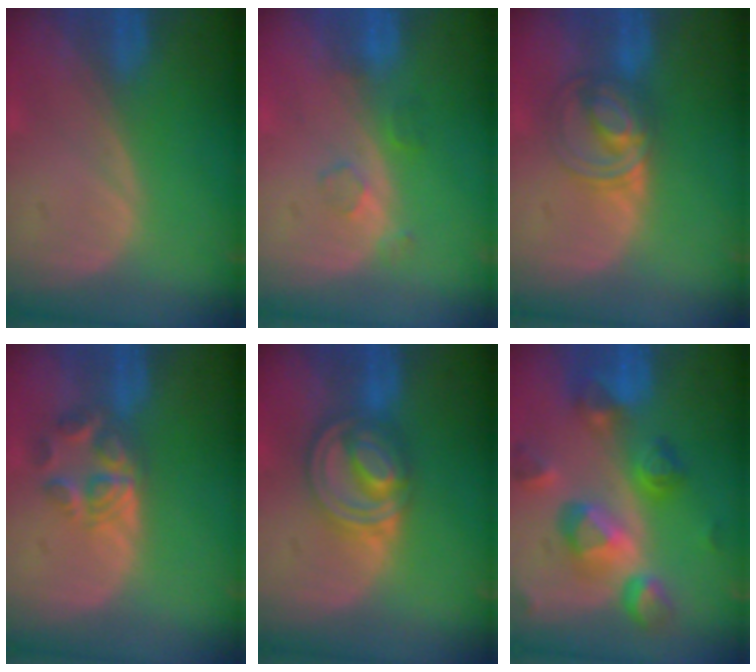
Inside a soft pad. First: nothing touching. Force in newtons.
{"total": 2.5, "press": 2.5, "slide": 0.3}
{"total": 5.8, "press": 5.8, "slide": 0.3}
{"total": 5.7, "press": 4.7, "slide": 3.1}
{"total": 7.9, "press": 6.9, "slide": 3.8}
{"total": 10.5, "press": 9.4, "slide": 4.7}